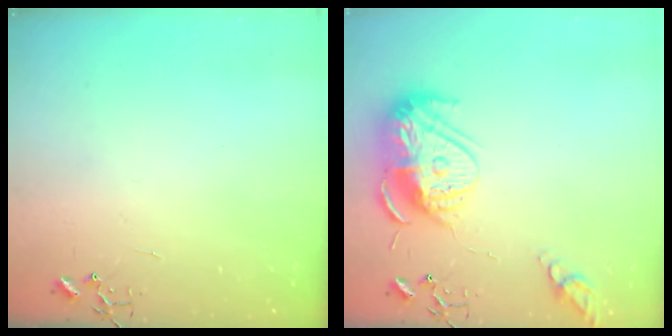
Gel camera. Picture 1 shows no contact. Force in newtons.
{"total": 15.2, "press": 15.1, "slide": 1.4}